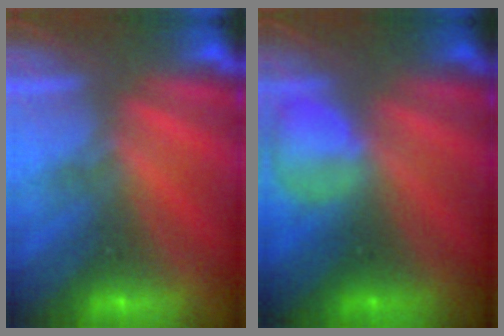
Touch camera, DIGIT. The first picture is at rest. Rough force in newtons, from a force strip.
{"total": 2.4}